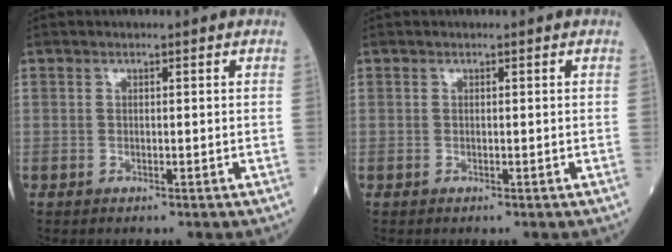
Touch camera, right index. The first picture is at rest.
{"total": 0.0}